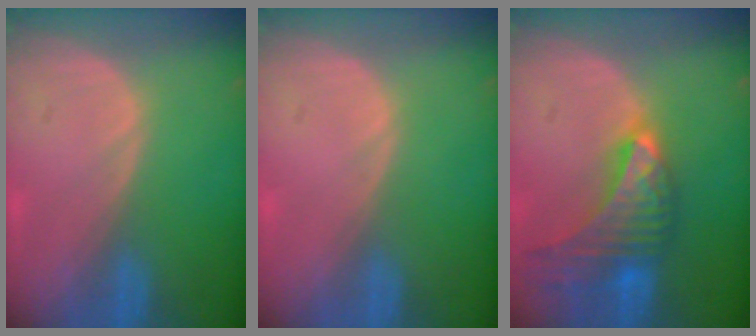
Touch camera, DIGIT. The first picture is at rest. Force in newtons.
{"total": 0.0}
{"total": 9.8, "press": 8.7, "slide": 4.4}